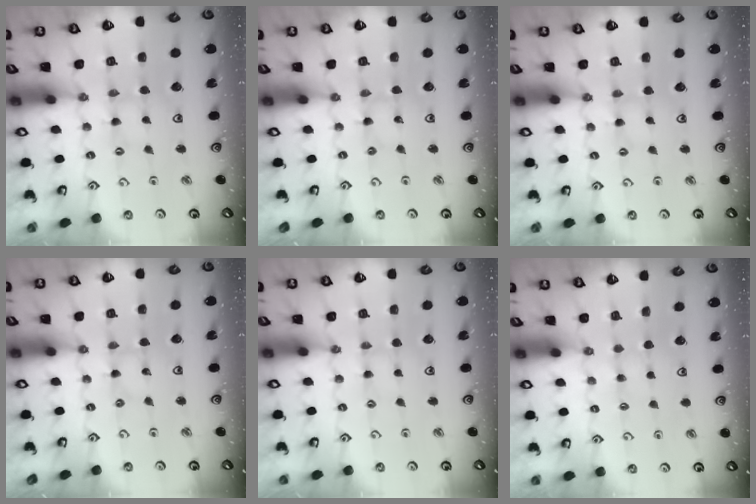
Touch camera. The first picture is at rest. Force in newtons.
{"total": 0.0}
{"total": 1.8, "press": 1.8, "slide": 0.3}
{"total": 0.0}
{"total": 2.0, "press": 1.9, "slide": 0.4}
{"total": 2.4, "press": 2.4, "slide": 0.4}